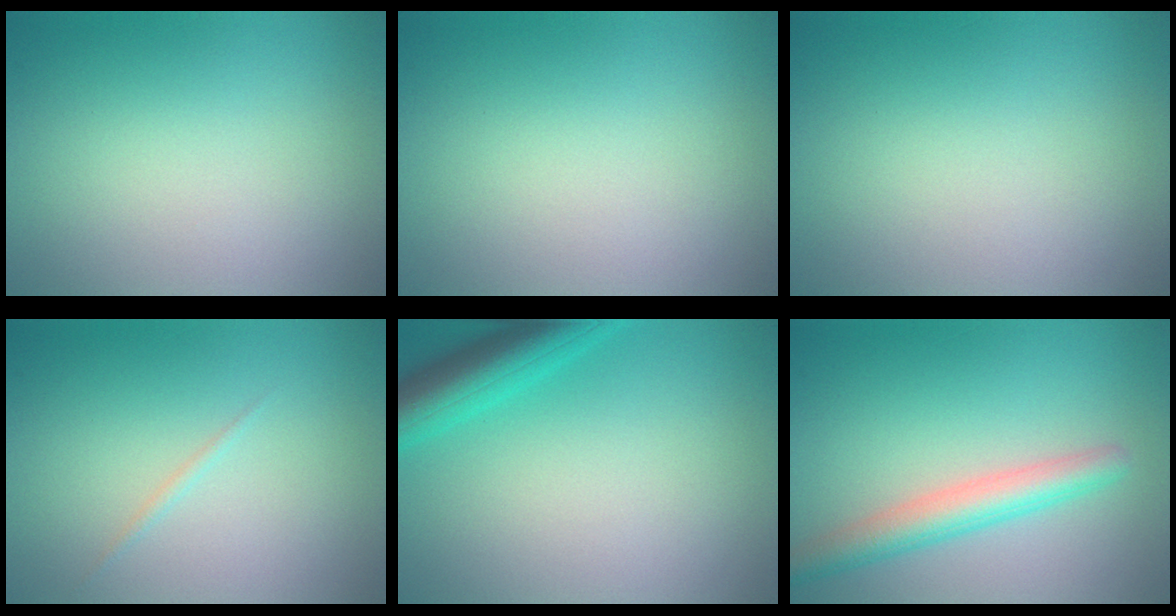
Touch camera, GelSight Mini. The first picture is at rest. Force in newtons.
{"total": 0.0}
{"total": 0.0}
{"total": 0.5, "press": 0.5, "slide": 0.0}
{"total": 5.0, "press": 5.0, "slide": 0.3}
{"total": 3.9, "press": 3.9, "slide": 0.1}